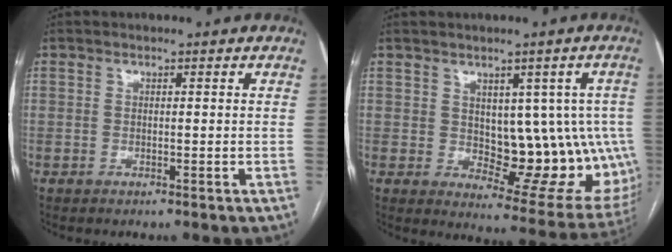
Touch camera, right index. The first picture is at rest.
{"total": 14.6, "force": [0.3, 7.4, 12.6], "torque": [-0.124, 0.010, 0.025]}